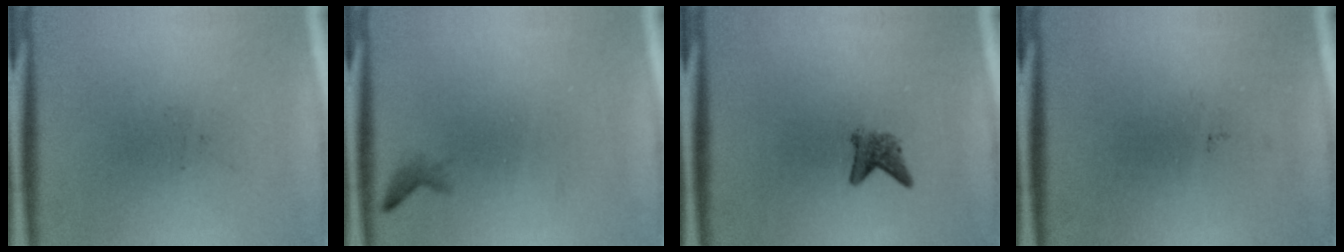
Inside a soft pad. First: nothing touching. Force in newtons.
{"total": 0.7}
{"total": 2.1}
{"total": 0.0}